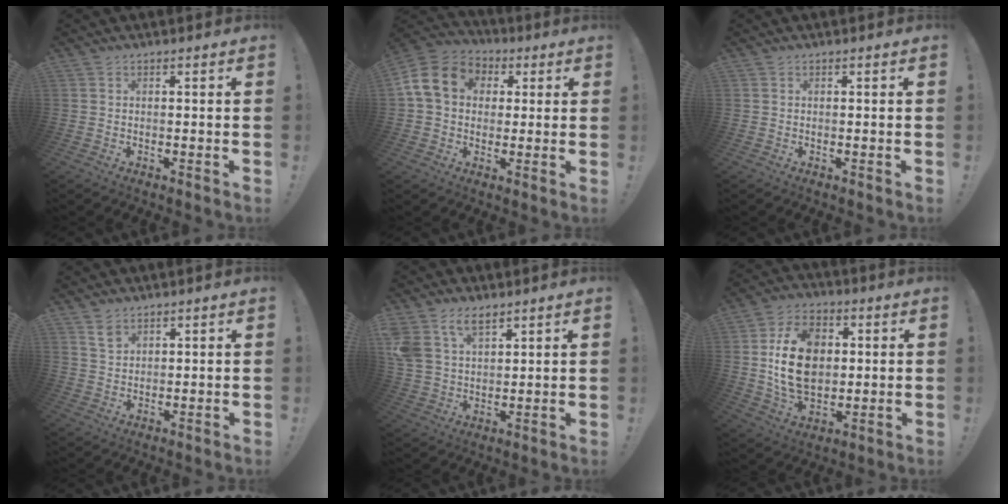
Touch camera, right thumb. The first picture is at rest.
{"total": 14.8, "force": [3.4, 11.8, 8.3], "torque": [-0.135, 0.011, 0.072]}
{"total": 0.0}
{"total": 3.9, "force": [2.9, 2.3, 1.4], "torque": [-0.011, -0.020, 0.052]}
{"total": 9.8, "force": [6.4, 5.7, 4.7], "torque": [-0.087, -0.024, 0.127]}
{"total": 18.5, "force": [1.8, 13.3, 12.7], "torque": [-0.219, 0.005, 0.036]}